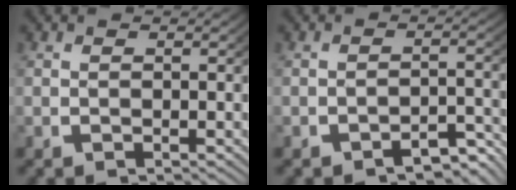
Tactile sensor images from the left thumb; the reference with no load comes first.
{"total": 3.3, "force": [-2.6, 1.2, 1.7], "torque": [-0.019, -0.006, -0.040]}